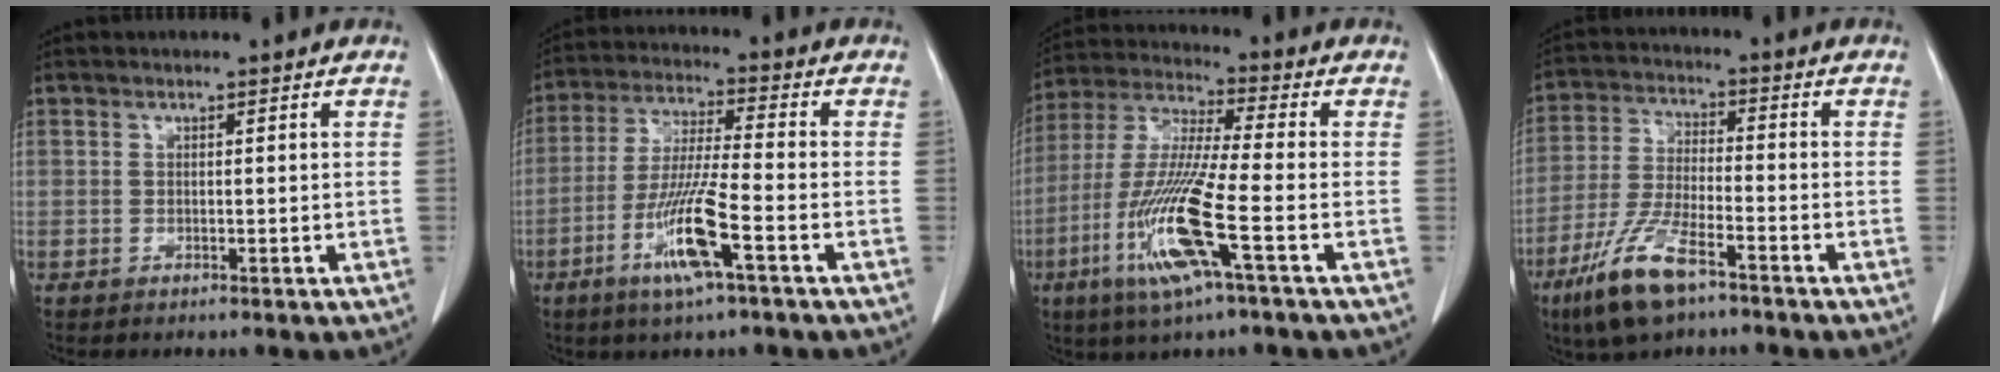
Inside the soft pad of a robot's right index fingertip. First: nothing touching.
{"total": 10.9, "force": [-4.7, 0.1, 9.9], "torque": [-0.197, -0.016, -0.093]}
{"total": 14.5, "force": [-5.3, 0.3, 13.5], "torque": [-0.285, -0.019, -0.108]}
{"total": 11.0, "force": [-6.9, 2.6, 8.2], "torque": [-0.172, -0.020, -0.128]}